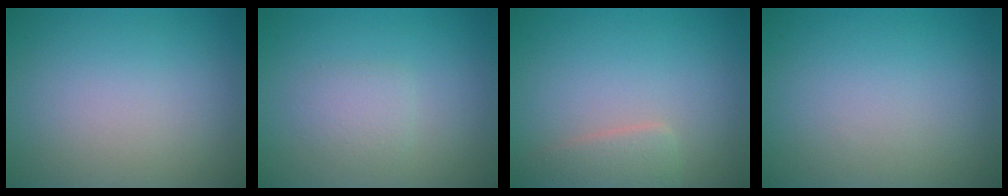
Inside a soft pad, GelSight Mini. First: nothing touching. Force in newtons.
{"total": 1.5, "press": 1.5, "slide": 0.0}
{"total": 2.2, "press": 2.2, "slide": 0.1}
{"total": 0.0}